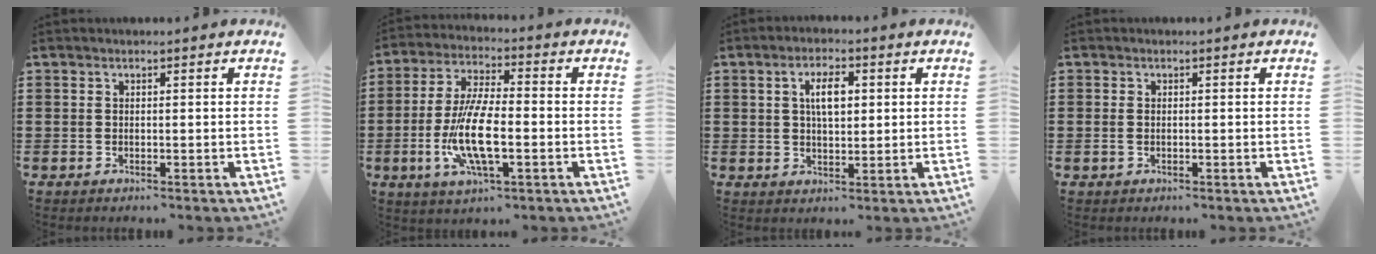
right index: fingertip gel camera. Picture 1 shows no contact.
{"total": 10.5, "force": [-2.7, 3.4, 9.6], "torque": [-0.211, -0.014, -0.054]}
{"total": 4.6, "force": [1.1, 2.1, 4.0], "torque": [-0.067, 0.003, 0.014]}
{"total": 0.9, "force": [-0.2, 0.5, 0.6], "torque": [-0.022, 0.000, -0.007]}